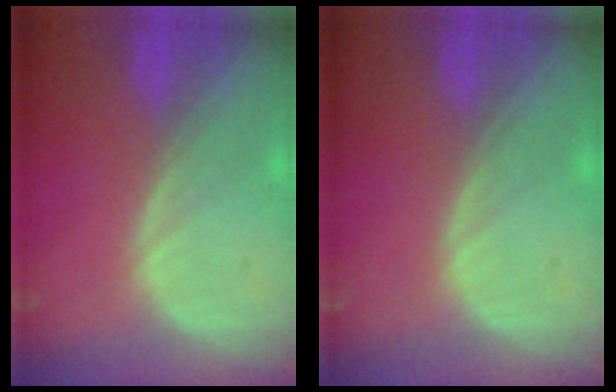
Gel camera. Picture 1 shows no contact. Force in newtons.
{"total": 0.0}